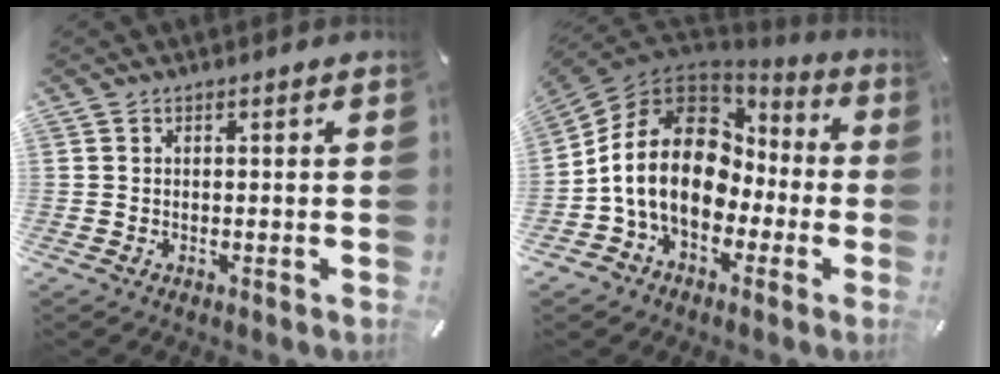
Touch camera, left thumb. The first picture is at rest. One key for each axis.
{"total": 18.6, "fx": -0.8, "fy": 14.3, "fz": 11.9, "tx": -0.247, "ty": 0.013, "tz": -0.012}